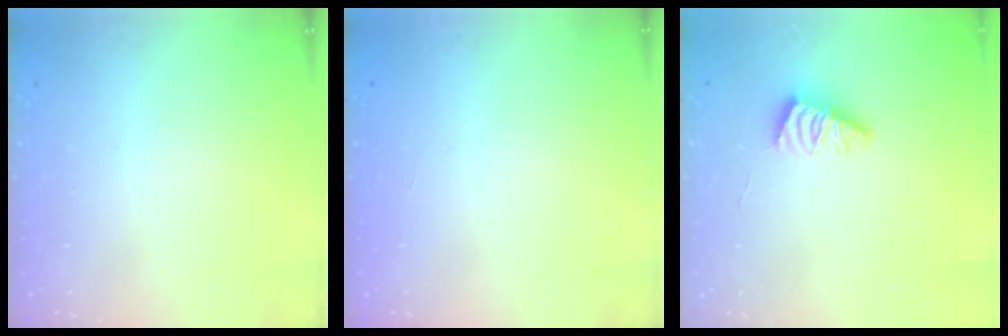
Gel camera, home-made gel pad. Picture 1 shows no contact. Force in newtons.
{"total": 0.0}
{"total": 2.9, "press": 2.8, "slide": 0.6}